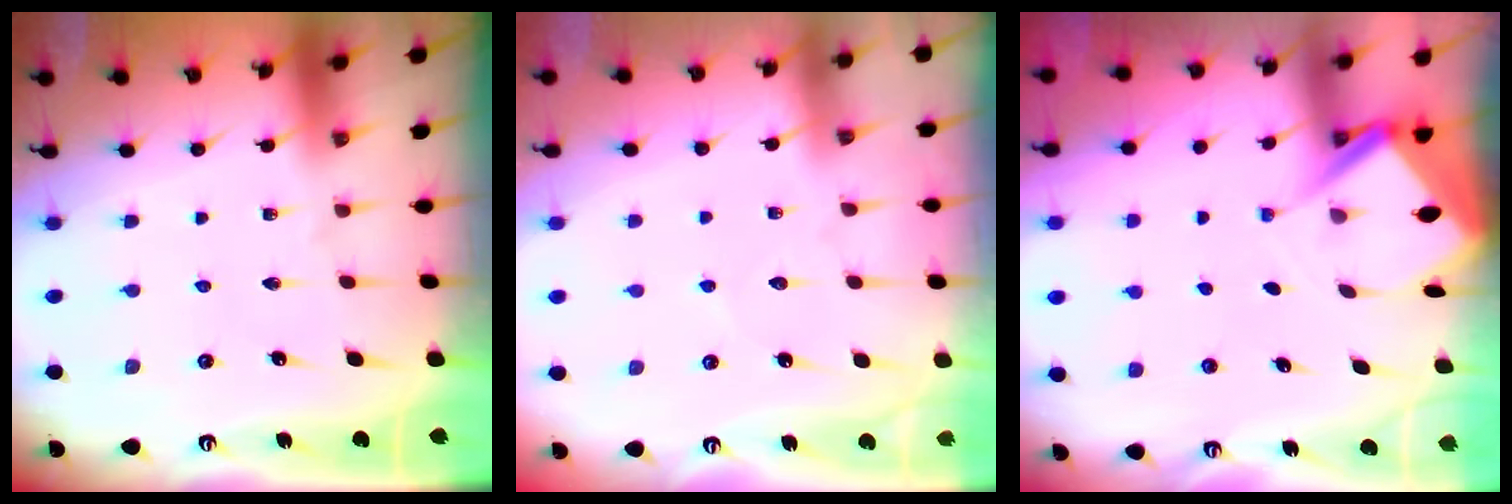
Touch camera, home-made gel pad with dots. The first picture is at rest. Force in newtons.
{"total": 4.1, "press": 4.0, "slide": 0.6}
{"total": 4.7, "press": 4.7, "slide": 0.5}